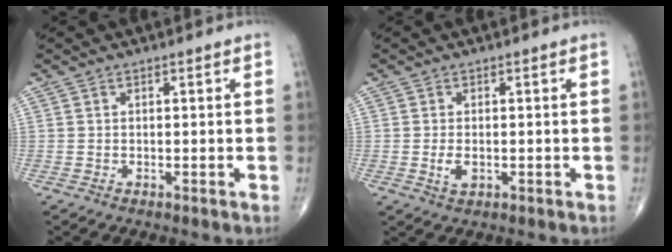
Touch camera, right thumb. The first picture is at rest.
{"total": 2.4, "force": [-0.3, 1.3, 2.0], "torque": [-0.041, -0.005, -0.005]}